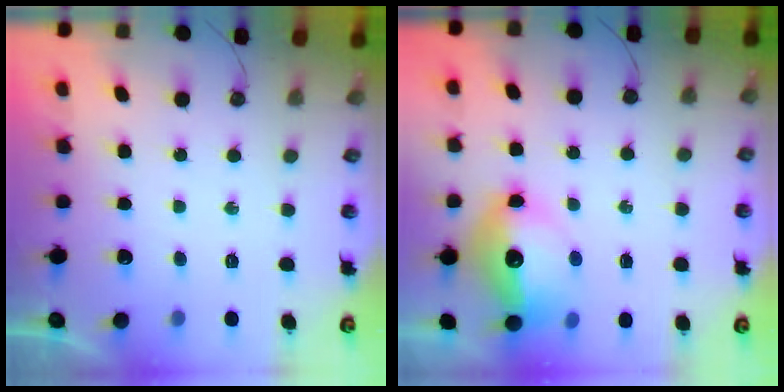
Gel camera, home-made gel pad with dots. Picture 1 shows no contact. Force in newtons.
{"total": 14.1, "press": 14.1, "slide": 1.3}